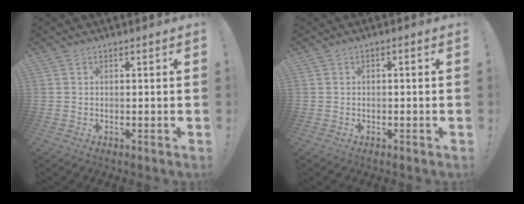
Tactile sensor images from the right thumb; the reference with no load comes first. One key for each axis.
{"total": 1.1, "fx": -1.0, "fy": 0.2, "fz": 0.5, "tx": -0.012, "ty": 0.005, "tz": -0.017}